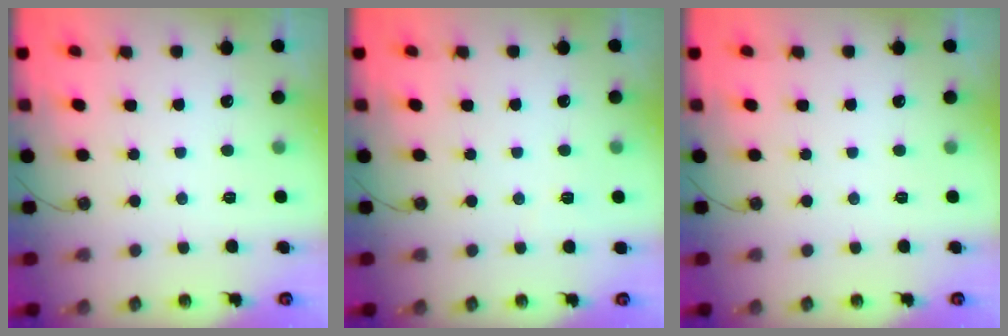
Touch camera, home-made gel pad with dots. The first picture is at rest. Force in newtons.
{"total": 2.3, "press": 1.3, "slide": 1.9}
{"total": 0.0}